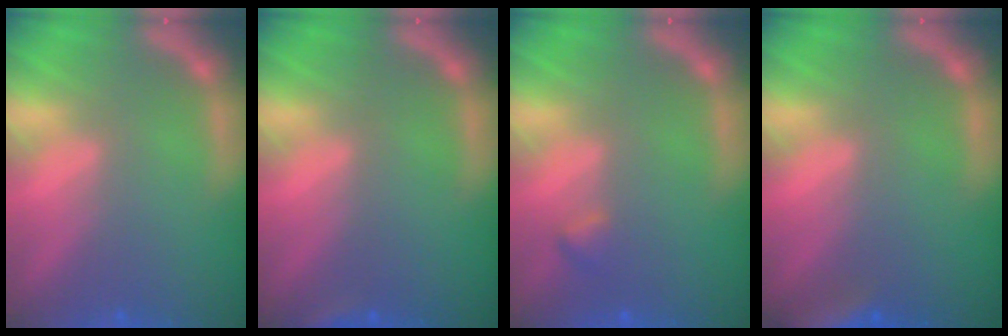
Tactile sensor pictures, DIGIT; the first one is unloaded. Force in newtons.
{"total": 1.4}
{"total": 0.9}
{"total": 5.0}